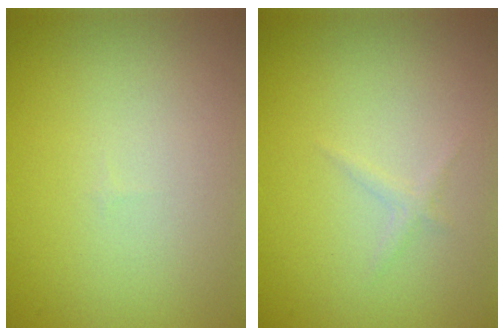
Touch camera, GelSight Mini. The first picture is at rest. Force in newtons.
{"total": 0.7, "press": 0.7, "slide": 0.1}